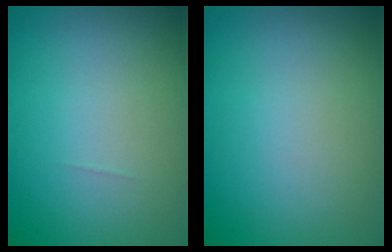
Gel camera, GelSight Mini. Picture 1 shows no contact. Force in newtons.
{"total": 0.0}